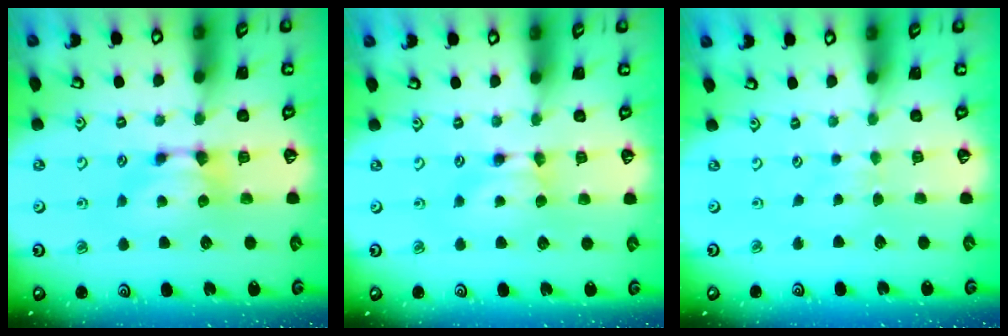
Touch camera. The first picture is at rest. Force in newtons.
{"total": 0.0}
{"total": 2.9, "press": 2.9, "slide": 0.4}